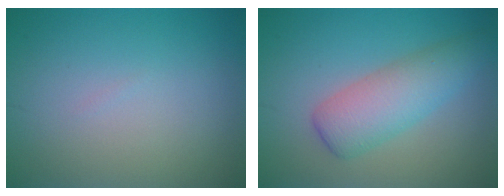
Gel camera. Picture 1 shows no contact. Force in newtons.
{"total": 4.8, "press": 4.8, "slide": 0.1}